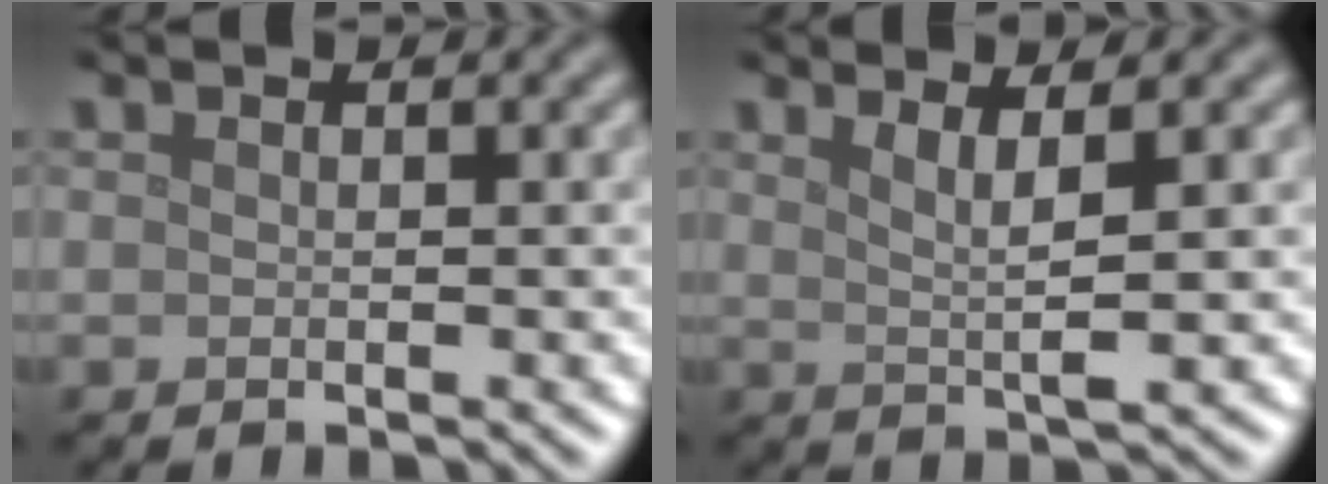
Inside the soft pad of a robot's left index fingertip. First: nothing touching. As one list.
[{"total": 2.7, "force": [1.1, 0.5, 2.4], "torque": [-0.041, -0.005, 0.022]}]